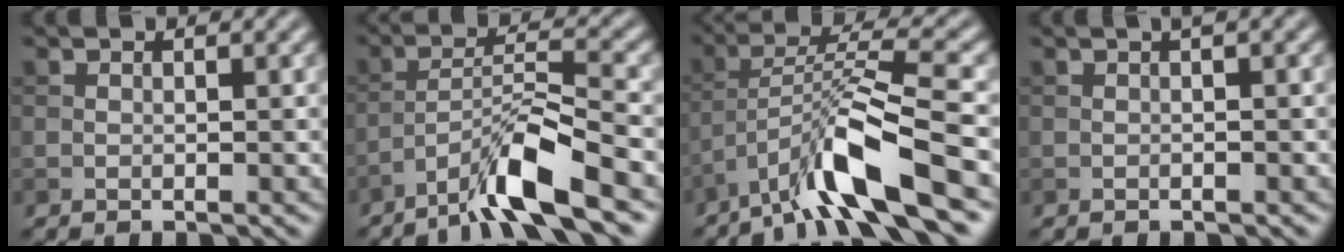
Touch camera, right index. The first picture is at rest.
{"total": 6.9, "force": [-4.8, 0.7, 4.9], "torque": [-0.086, 0.009, -0.092]}
{"total": 8.6, "force": [-5.2, 1.3, 6.7], "torque": [-0.119, 0.013, -0.099]}
{"total": 1.2, "force": [0.2, 0.2, 1.2], "torque": [-0.017, 0.003, 0.000]}